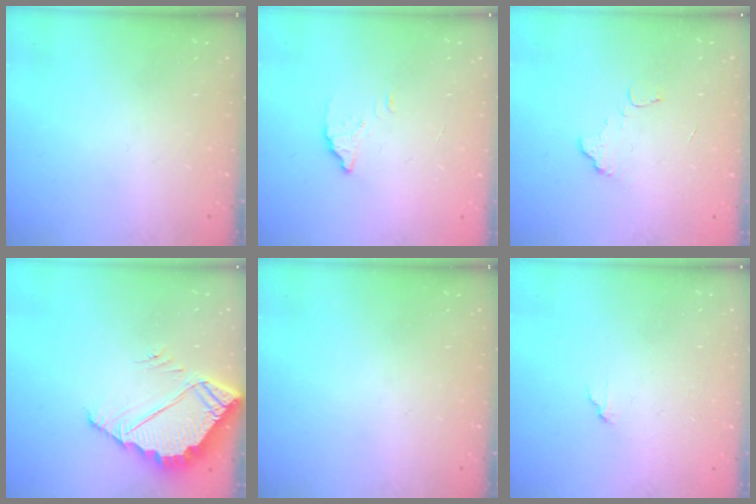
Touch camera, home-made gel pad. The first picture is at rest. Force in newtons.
{"total": 2.8, "press": 2.8, "slide": 0.2}
{"total": 4.8, "press": 4.8, "slide": 0.3}
{"total": 4.5, "press": 4.5, "slide": 0.3}
{"total": 0.0}
{"total": 4.1, "press": 4.1, "slide": 0.4}